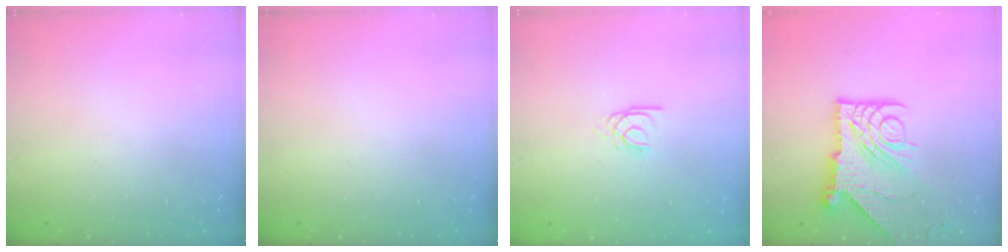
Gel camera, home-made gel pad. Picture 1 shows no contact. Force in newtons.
{"total": 0.0}
{"total": 2.3, "press": 2.3, "slide": 0.2}
{"total": 15.2, "press": 15.1, "slide": 1.8}